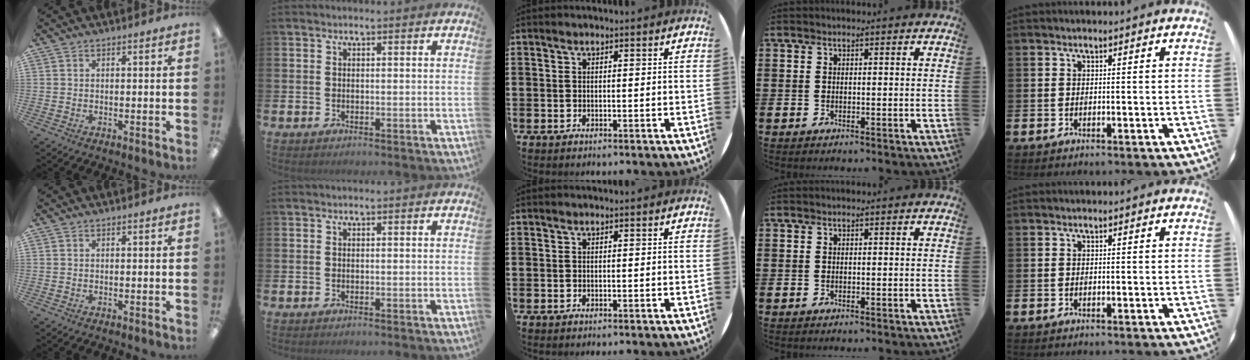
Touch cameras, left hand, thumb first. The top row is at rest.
{}